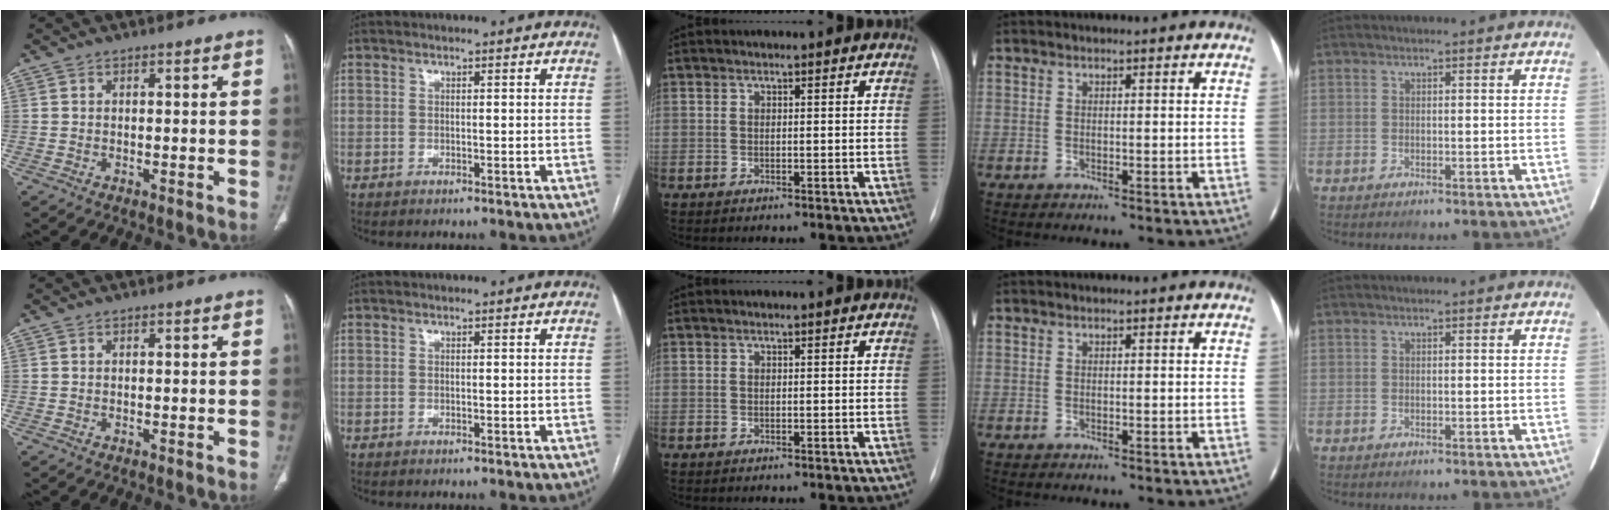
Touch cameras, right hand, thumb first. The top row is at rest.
{}